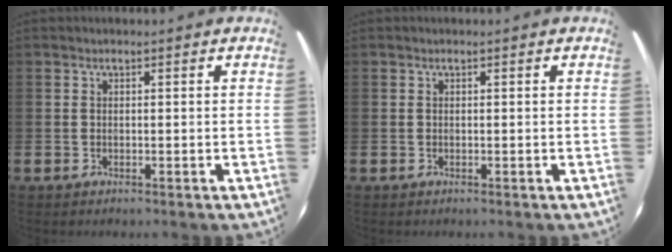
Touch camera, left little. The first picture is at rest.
{"total": 0.0}